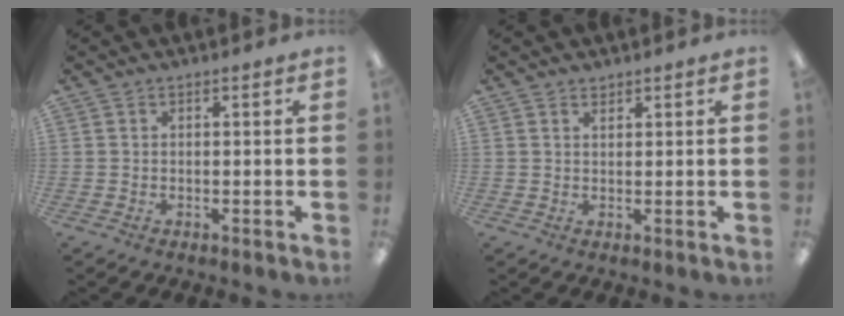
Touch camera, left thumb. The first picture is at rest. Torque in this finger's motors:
{"motor_torque": [-0.18, -0.05, -0.38, 0.16, -0.08]}